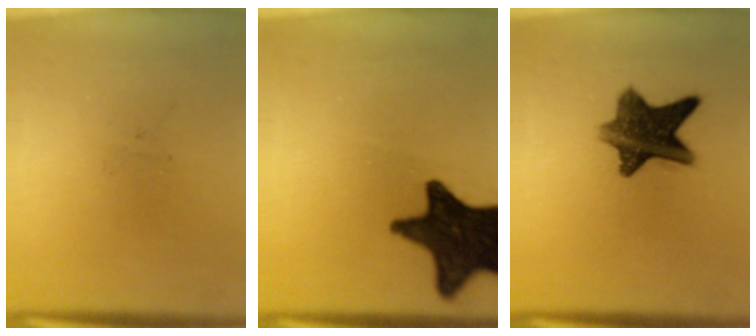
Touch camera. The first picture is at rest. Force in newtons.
{"total": 17.2}
{"total": 10.2}